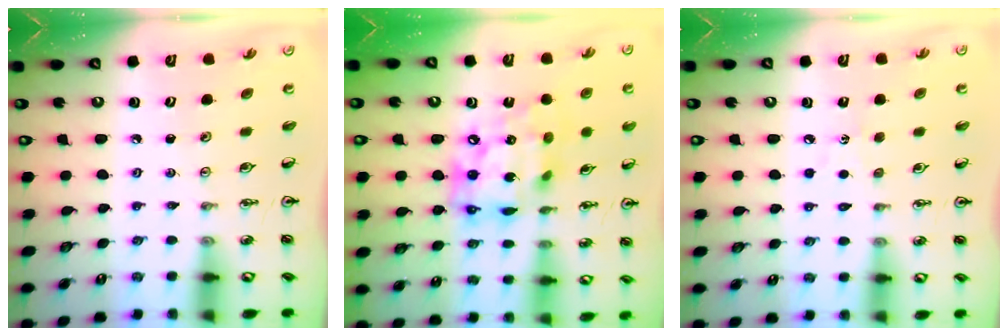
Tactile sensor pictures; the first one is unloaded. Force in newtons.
{"total": 18.0, "press": 17.9, "slide": 1.8}
{"total": 4.0, "press": 4.0, "slide": 0.5}